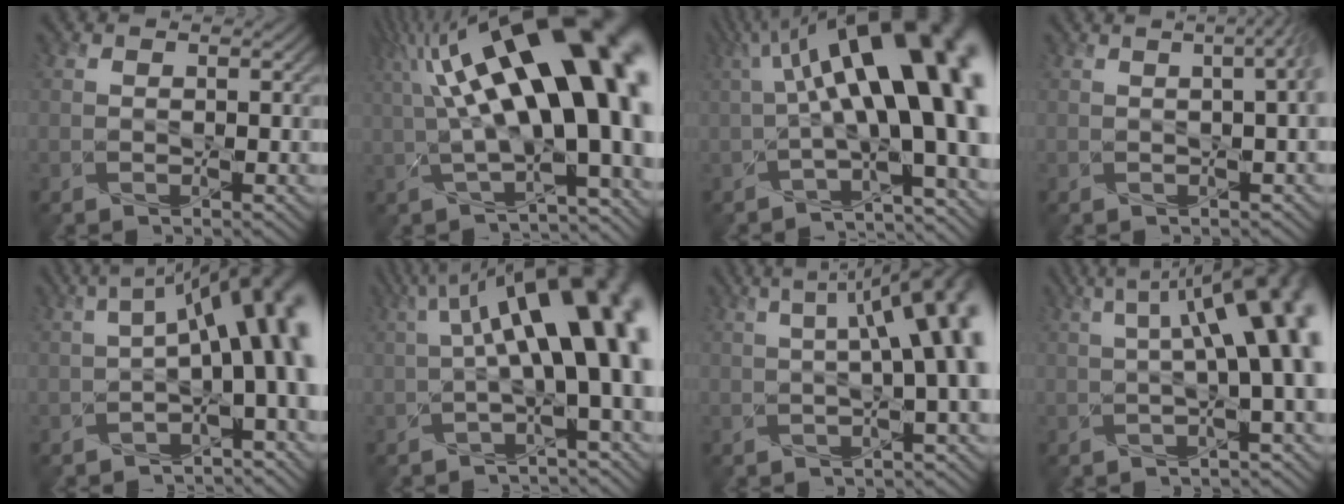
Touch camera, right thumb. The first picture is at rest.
{"total": 19.9, "force": [3.3, 6.8, 18.4], "torque": [-0.272, 0.027, 0.056]}
{"total": 16.4, "force": [1.6, 5.8, 15.2], "torque": [-0.215, 0.022, 0.028]}
{"total": 4.3, "force": [0.1, 1.1, 4.1], "torque": [-0.037, 0.015, -0.006]}
{"total": 12.0, "force": [-1.4, 4.5, 11.0], "torque": [-0.144, 0.014, -0.023]}
{"total": 14.3, "force": [1.9, 4.8, 13.4], "torque": [-0.195, 0.023, 0.026]}
{"total": 10.1, "force": [1.4, 2.5, 9.7], "torque": [-0.128, 0.024, 0.016]}
{"total": 10.2, "force": [1.6, 2.6, 9.8], "torque": [-0.134, 0.018, 0.022]}